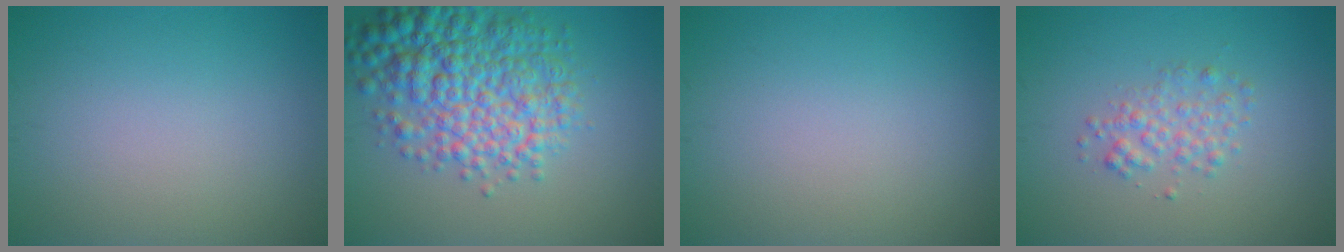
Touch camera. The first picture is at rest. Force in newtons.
{"total": 8.2, "press": 8.2, "slide": 0.2}
{"total": 0.0}
{"total": 2.1, "press": 2.1, "slide": 0.1}